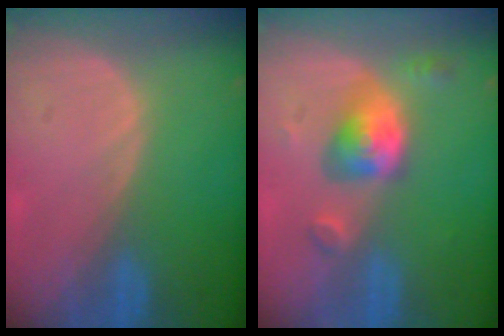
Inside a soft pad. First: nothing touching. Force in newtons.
{"total": 5.6, "press": 5.4, "slide": 1.8}